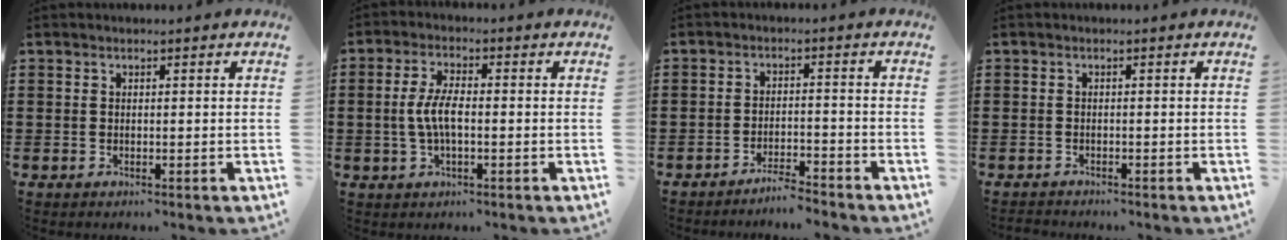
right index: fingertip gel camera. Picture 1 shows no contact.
{"total": 5.1, "force": [-0.5, 1.8, 4.7], "torque": [-0.107, -0.004, -0.017]}
{"total": 3.3, "force": [-3.3, -0.1, 0.4], "torque": [-0.013, 0.000, -0.066]}
{"total": 1.0, "force": [-1.0, 0.0, -0.1], "torque": [-0.002, -0.001, -0.021]}